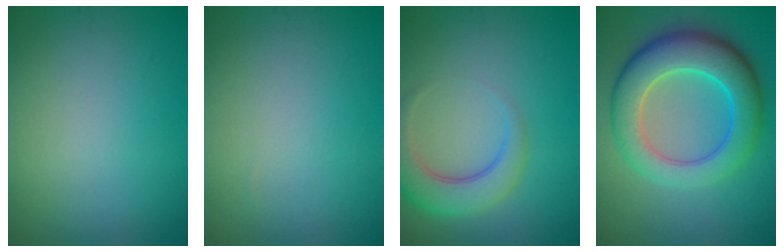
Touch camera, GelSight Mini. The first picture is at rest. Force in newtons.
{"total": 0.0}
{"total": 4.4, "press": 4.4, "slide": 0.4}
{"total": 9.0, "press": 9.0, "slide": 0.4}